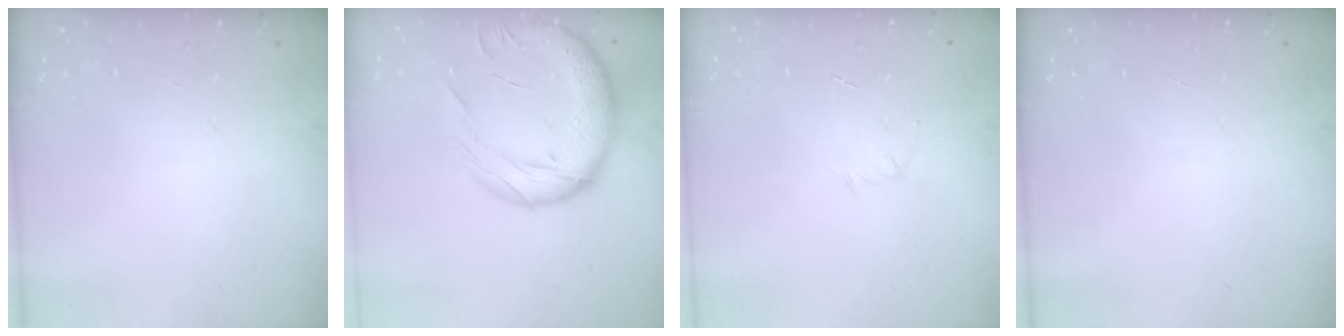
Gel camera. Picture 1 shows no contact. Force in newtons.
{"total": 19.1, "press": 18.6, "slide": 4.3}
{"total": 2.8, "press": 2.7, "slide": 0.8}
{"total": 0.0}